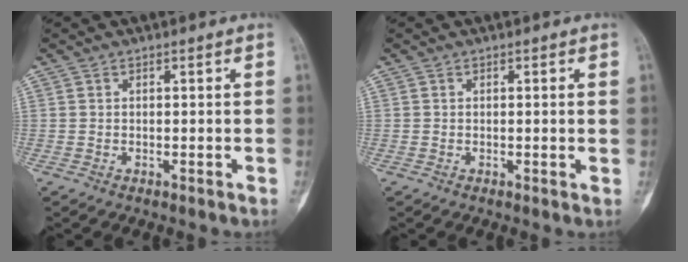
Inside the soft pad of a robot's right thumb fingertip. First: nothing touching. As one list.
[{"total": 1.2, "force": [0.2, 0.2, 1.2], "torque": [-0.018, -0.002, 0.001]}]